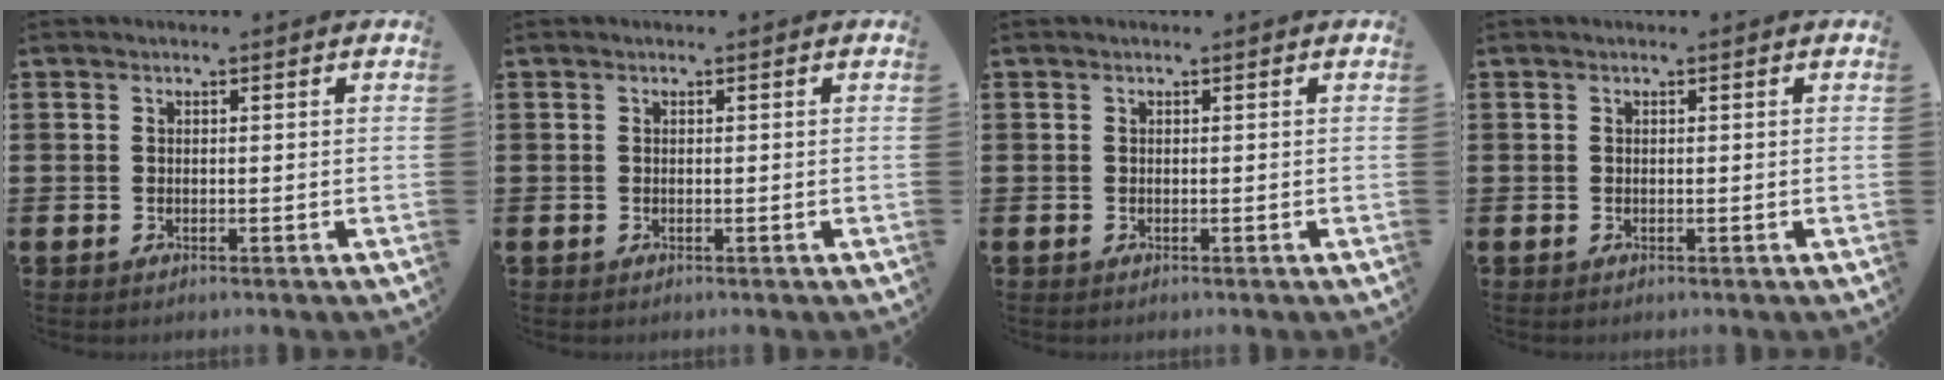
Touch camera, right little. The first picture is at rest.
{"total": 0.0}
{"total": 0.0}
{"total": 0.0}